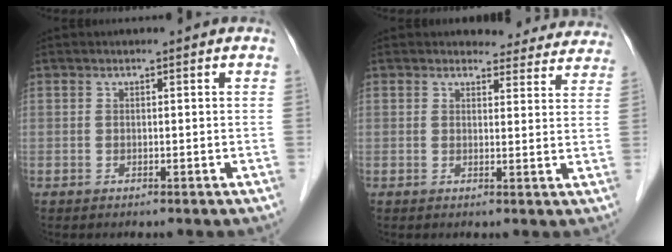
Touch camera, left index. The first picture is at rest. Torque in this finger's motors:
{"motor_torque": [0.57, -0.72, 0.01, 0.00]}